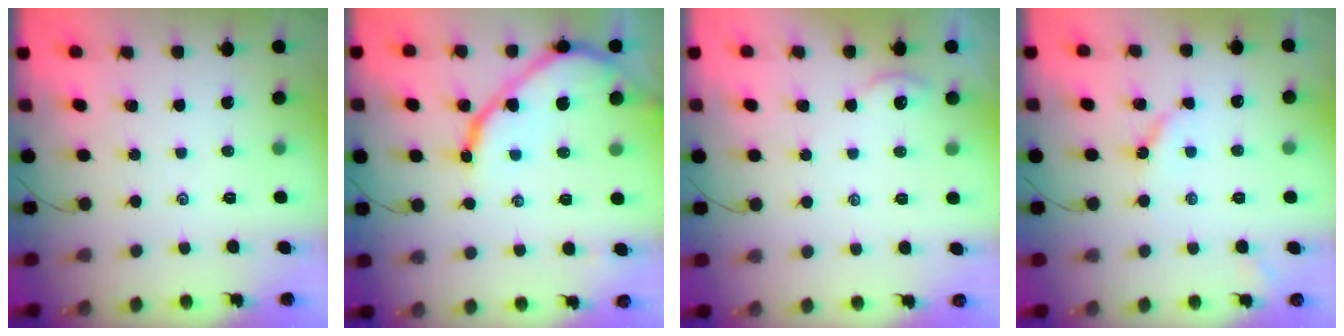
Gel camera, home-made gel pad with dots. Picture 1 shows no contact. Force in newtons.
{"total": 12.0, "press": 11.9, "slide": 1.0}
{"total": 2.2, "press": 2.2, "slide": 0.2}
{"total": 4.8, "press": 4.8, "slide": 0.4}